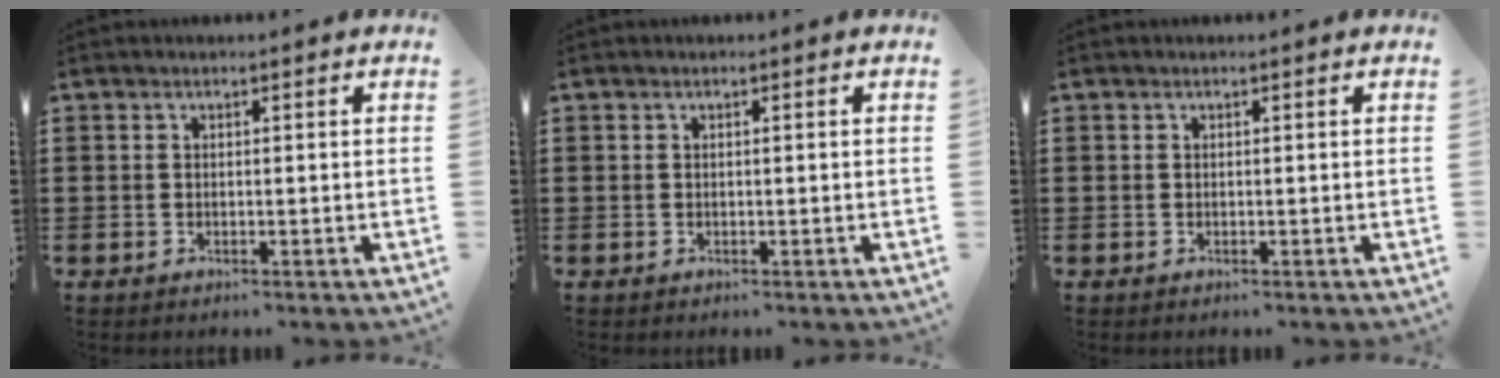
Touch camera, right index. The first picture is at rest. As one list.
[{"total": 0.0}, {"total": 0.0}]